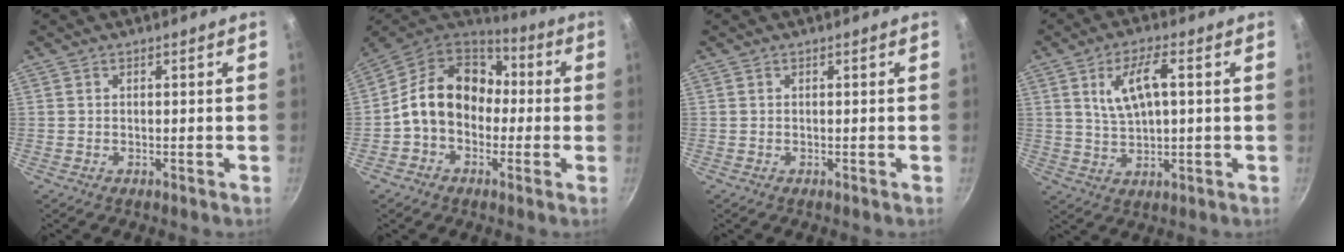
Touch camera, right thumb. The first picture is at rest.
{"total": 16.3, "force": [-0.1, 12.9, 10.0], "torque": [-0.131, 0.048, -0.018]}
{"total": 0.0}
{"total": 8.8, "force": [2.1, 3.4, 7.8], "torque": [-0.143, 0.010, 0.046]}